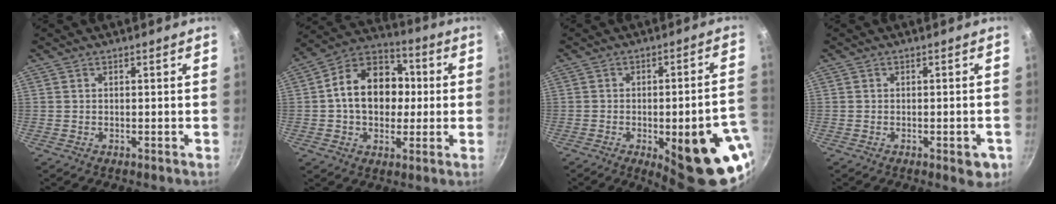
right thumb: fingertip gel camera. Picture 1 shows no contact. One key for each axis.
{"total": 16.2, "fx": 0.7, "fy": 12.2, "fz": 10.6, "tx": -0.137, "ty": 0.029, "tz": -0.005}
{"total": 21.4, "fx": -8.2, "fy": 6.9, "fz": 18.5, "tx": -0.165, "ty": 0.019, "tz": -0.099}
{"total": 4.0, "fx": -1.7, "fy": 1.7, "fz": 3.2, "tx": -0.027, "ty": 0.003, "tz": -0.020}